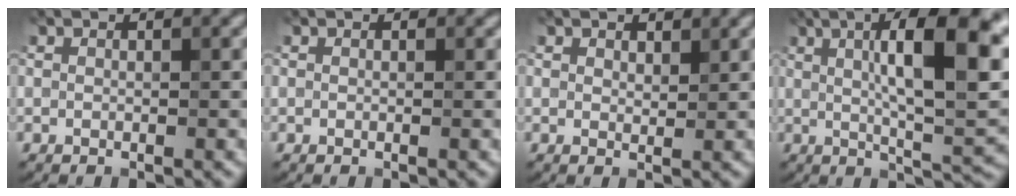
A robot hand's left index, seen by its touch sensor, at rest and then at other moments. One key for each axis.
{"total": 0.0}
{"total": 1.1, "fx": 1.0, "fy": 0.6, "fz": 0.2, "tx": -0.006, "ty": -0.002, "tz": 0.017}
{"total": 13.1, "fx": 3.1, "fy": 3.4, "fz": 12.2, "tx": -0.163, "ty": 0.010, "tz": 0.043}